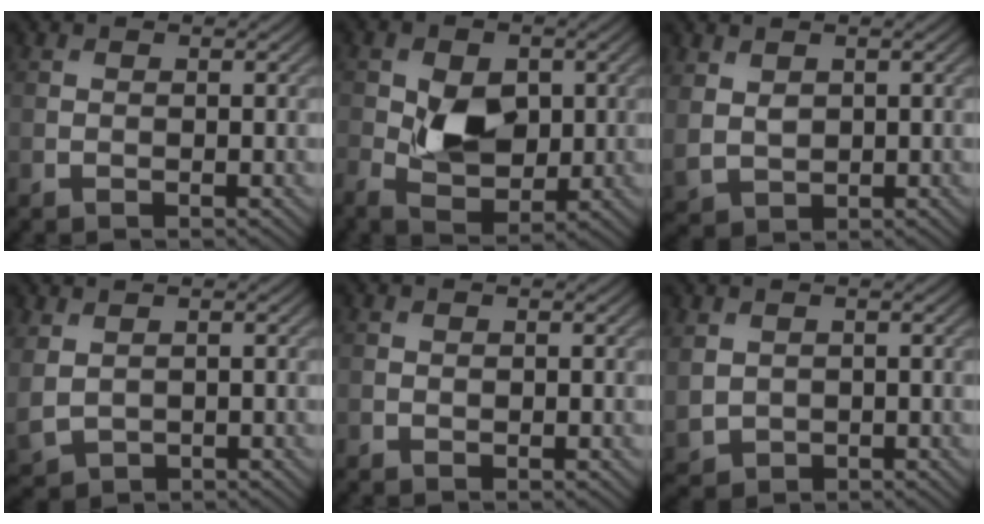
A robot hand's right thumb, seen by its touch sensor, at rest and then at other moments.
{"total": 6.3, "force": [-0.1, 4.3, 4.6], "torque": [-0.089, -0.006, -0.003]}
{"total": 3.1, "force": [1.4, 2.1, 1.8], "torque": [-0.056, -0.005, 0.032]}
{"total": 3.2, "force": [0.9, 2.2, 2.1], "torque": [-0.067, -0.005, 0.027]}
{"total": 0.0}
{"total": 2.7, "force": [0.7, 2.2, 1.2], "torque": [-0.048, -0.009, 0.021]}